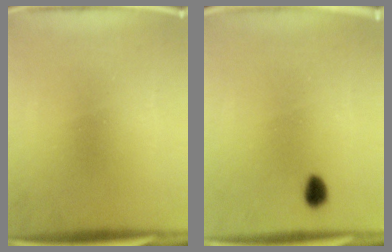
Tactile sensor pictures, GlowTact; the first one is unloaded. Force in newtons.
{"total": 3.0}